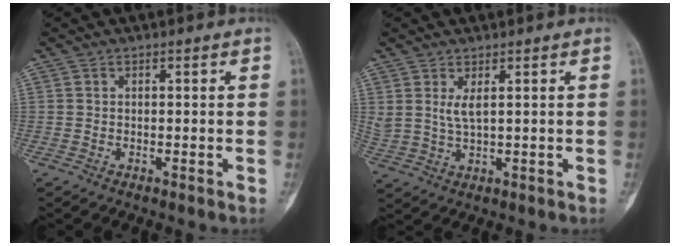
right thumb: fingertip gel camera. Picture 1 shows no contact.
{"total": 3.6, "force": [1.6, 1.1, 3.0], "torque": [-0.070, -0.011, 0.040]}